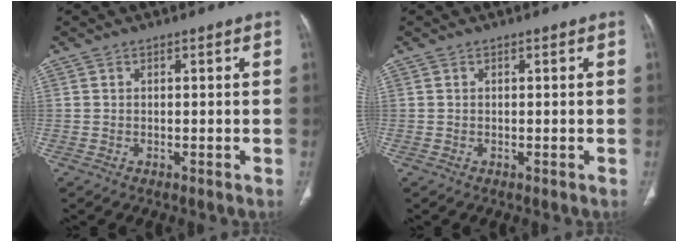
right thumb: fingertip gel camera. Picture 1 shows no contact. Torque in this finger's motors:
{"motor_torque": [0.00, 0.00, -0.01, 0.00, 0.03]}